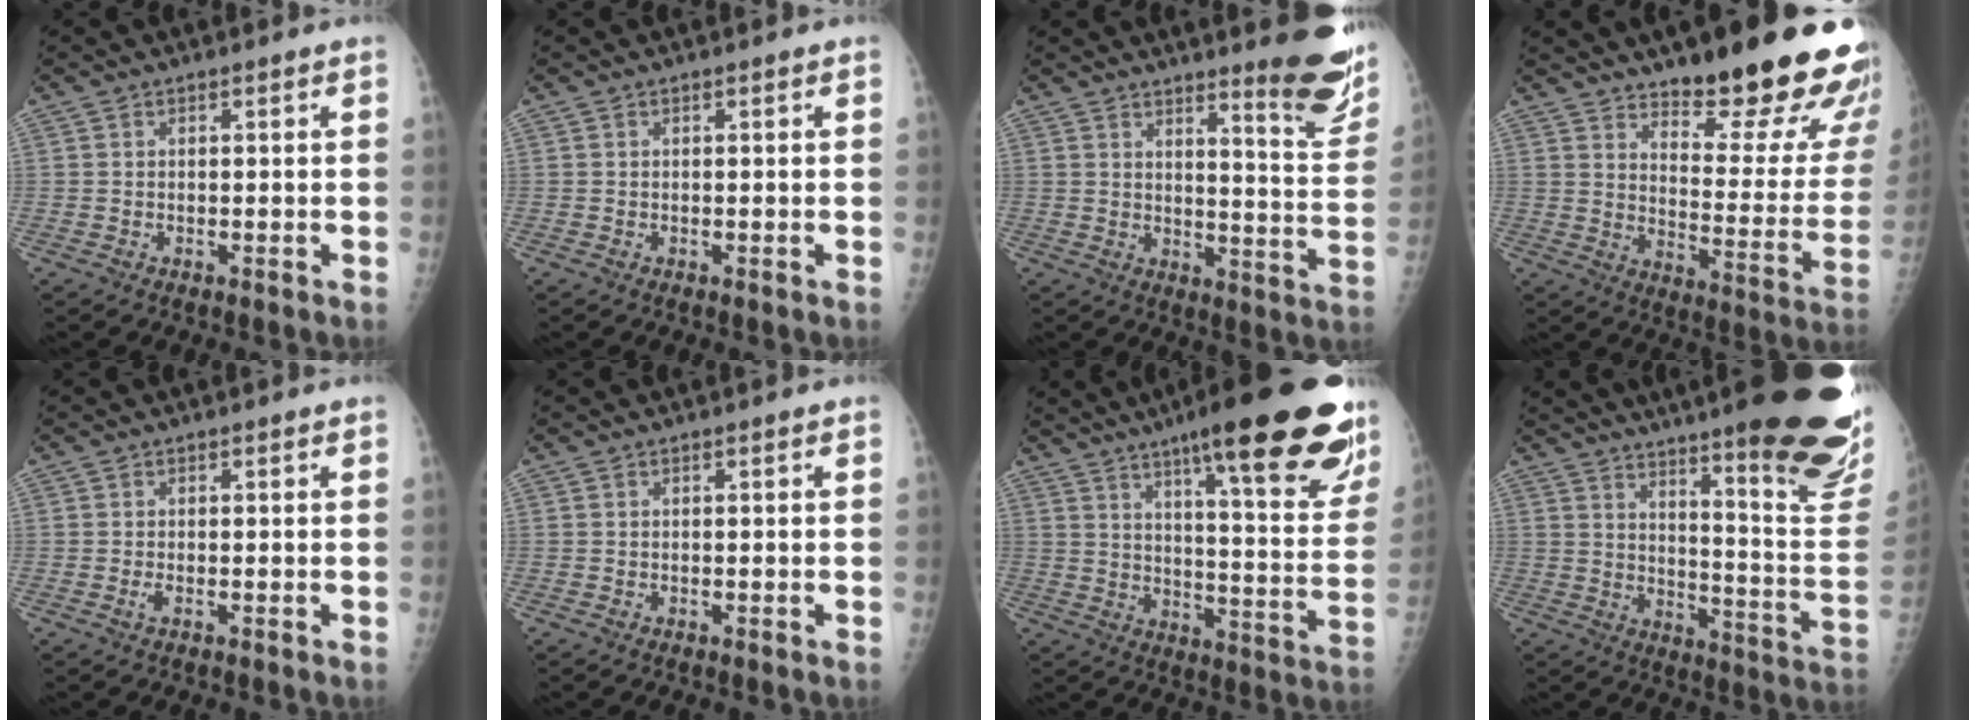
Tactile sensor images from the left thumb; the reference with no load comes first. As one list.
[{"total": 0.0}, {"total": 14.0, "force": [9.9, 2.4, 9.6], "torque": [-0.091, -0.079, 0.128]}, {"total": 25.2, "force": [18.0, 6.6, 16.4], "torque": [-0.179, -0.113, 0.241]}, {"total": 1.1, "force": [0.0, 0.3, 1.0], "torque": [-0.021, 0.000, 0.002]}, {"total": 0.0}, {"total": 28.6, "force": [18.5, 5.5, 21.1], "torque": [-0.251, -0.062, 0.251]}, {"total": 30.8, "force": [21.5, 4.8, 21.5], "torque": [-0.227, -0.112, 0.287]}]